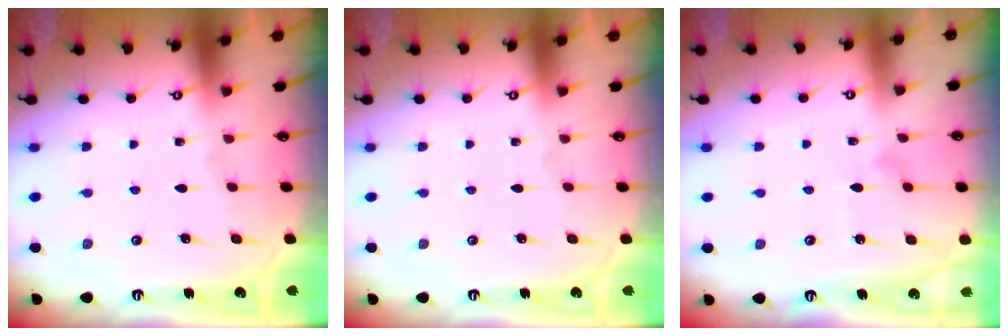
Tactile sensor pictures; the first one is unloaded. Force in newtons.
{"total": 0.0}
{"total": 5.2, "press": 5.2, "slide": 0.3}